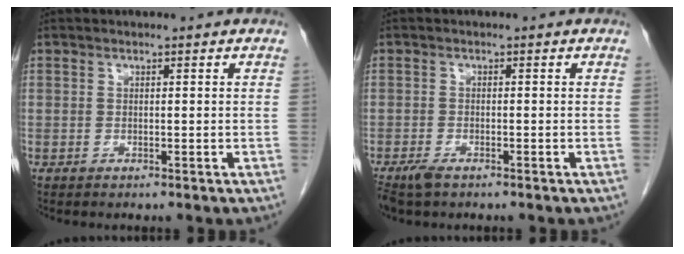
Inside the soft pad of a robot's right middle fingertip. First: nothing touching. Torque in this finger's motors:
{"motor_torque": [0.32, -0.19, 0.01, 0.02]}